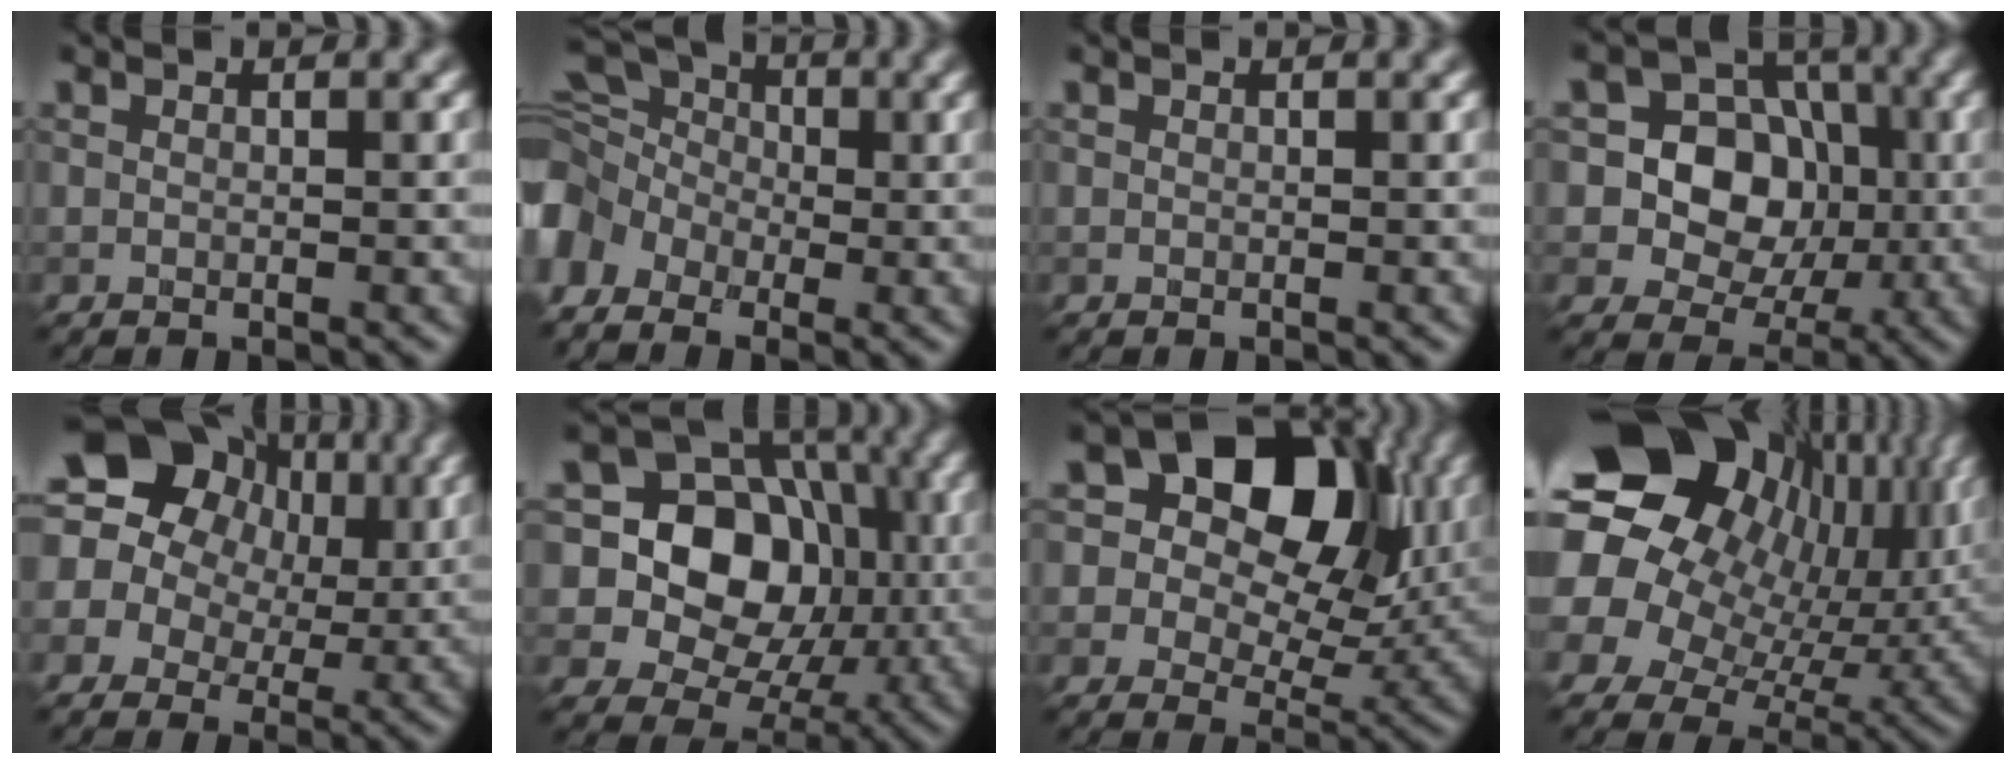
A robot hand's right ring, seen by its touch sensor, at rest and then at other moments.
{"total": 6.7, "force": [0.3, 4.9, 4.6], "torque": [-0.090, 0.031, -0.012]}
{"total": 0.0}
{"total": 9.5, "force": [0.7, 8.1, 4.9], "torque": [-0.079, 0.031, -0.017]}
{"total": 15.9, "force": [5.8, 12.6, 7.8], "torque": [-0.163, 0.033, 0.081]}
{"total": 16.0, "force": [2.0, 13.4, 8.5], "torque": [-0.171, 0.049, 0.018]}
{"total": 16.6, "force": [7.7, 11.0, 9.9], "torque": [-0.167, 0.067, 0.112]}
{"total": 20.9, "force": [6.5, 15.4, 12.5], "torque": [-0.251, 0.017, 0.106]}